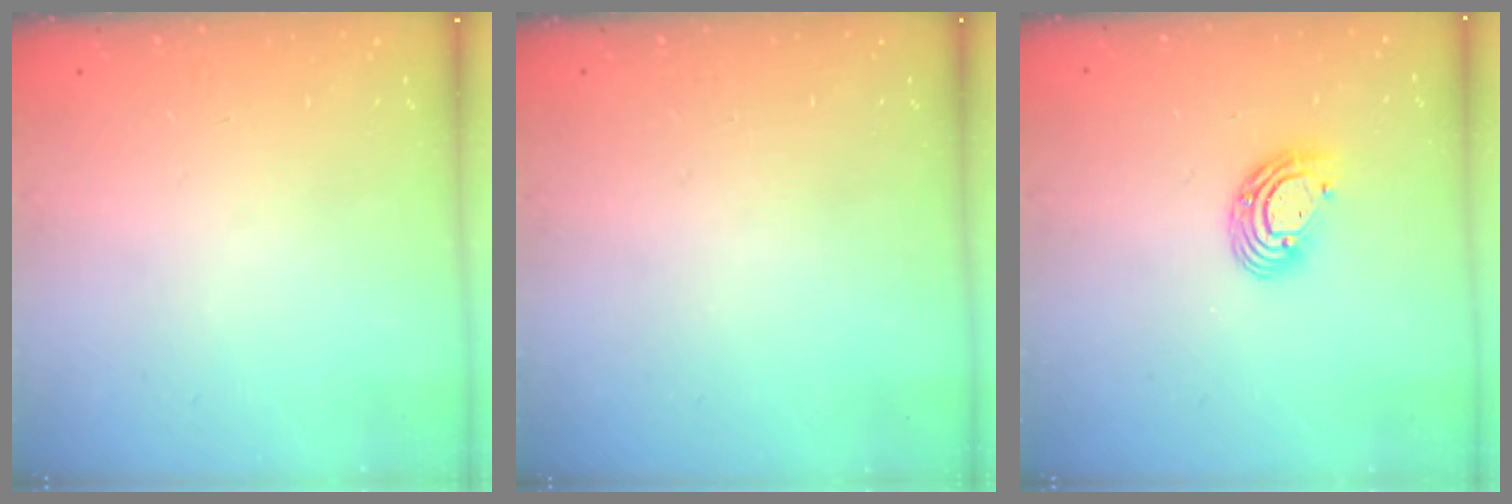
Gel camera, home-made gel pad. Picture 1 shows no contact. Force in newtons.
{"total": 0.0}
{"total": 9.2, "press": 9.1, "slide": 1.6}